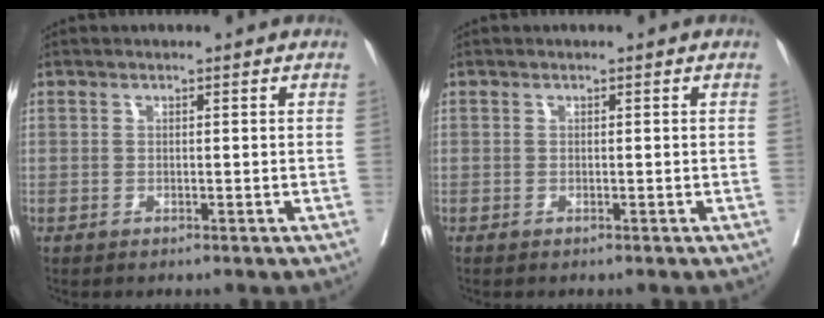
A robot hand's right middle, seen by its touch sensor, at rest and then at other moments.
{"total": 0.0}